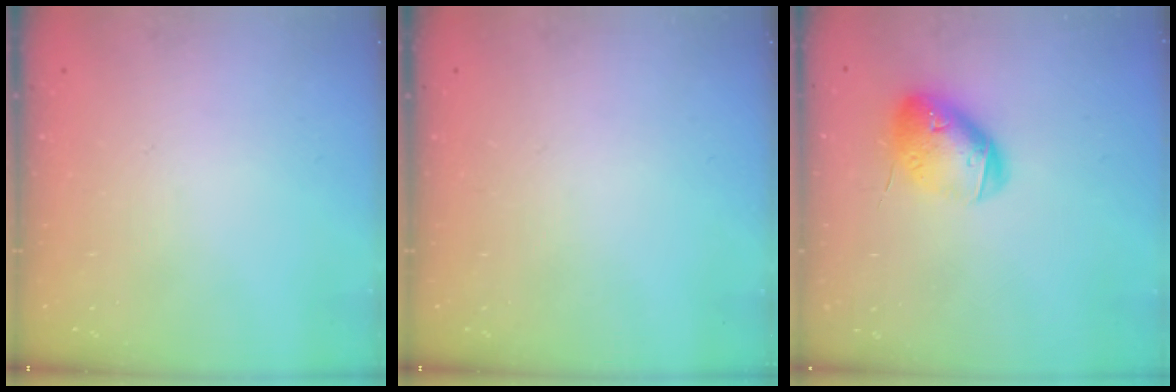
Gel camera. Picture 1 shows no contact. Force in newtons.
{"total": 0.0}
{"total": 13.6, "press": 13.4, "slide": 2.1}